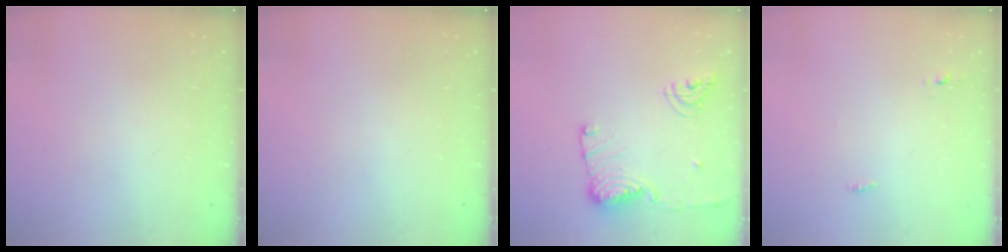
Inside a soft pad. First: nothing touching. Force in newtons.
{"total": 0.0}
{"total": 13.7, "press": 13.6, "slide": 1.5}
{"total": 2.8, "press": 2.6, "slide": 0.9}